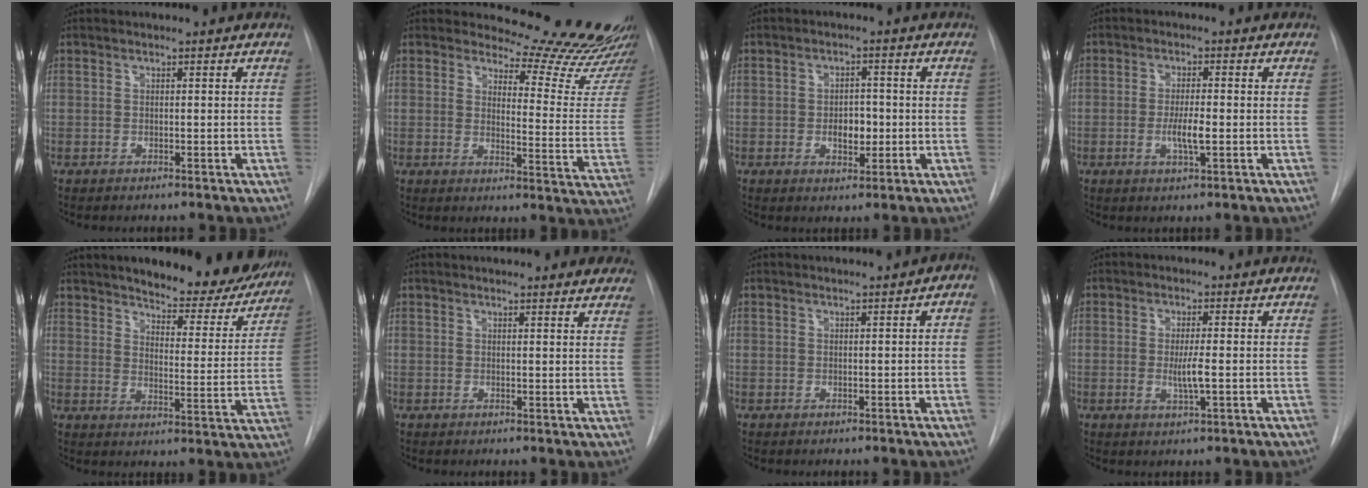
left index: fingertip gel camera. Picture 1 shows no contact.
{"total": 18.3, "force": [17.6, 2.7, 4.0], "torque": [-0.028, -0.135, 0.180]}
{"total": 4.0, "force": [-0.6, 2.4, 3.1], "torque": [-0.042, 0.003, -0.004]}
{"total": 3.8, "force": [-0.8, 0.6, 3.7], "torque": [-0.071, -0.005, -0.013]}
{"total": 19.1, "force": [16.8, 5.0, 7.6], "torque": [-0.094, -0.030, 0.209]}
{"total": 12.7, "force": [11.7, 2.4, 4.3], "torque": [-0.036, 0.013, 0.122]}
{"total": 2.1, "force": [0.8, 0.5, 1.8], "torque": [-0.022, 0.012, 0.010]}
{"total": 3.0, "force": [-0.2, 0.1, 3.0], "torque": [-0.060, -0.006, -0.003]}